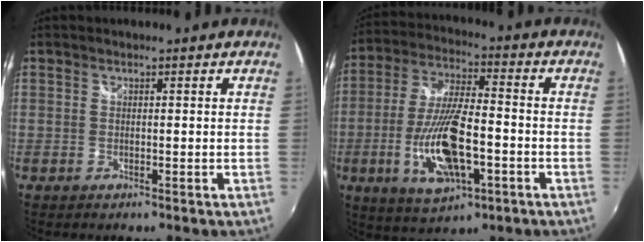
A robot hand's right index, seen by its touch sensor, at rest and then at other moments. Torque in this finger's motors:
{"motor_torque": [0.68, -0.38, 0.58, 0.21]}